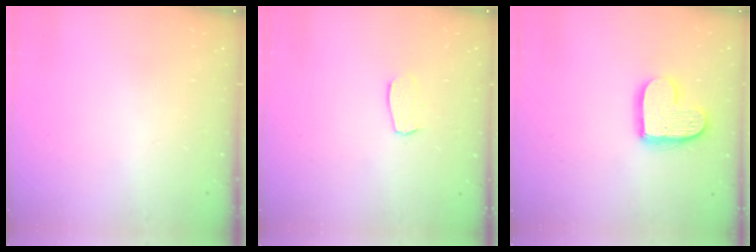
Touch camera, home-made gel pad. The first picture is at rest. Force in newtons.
{"total": 5.8, "press": 5.8, "slide": 0.4}
{"total": 13.0, "press": 13.0, "slide": 0.8}